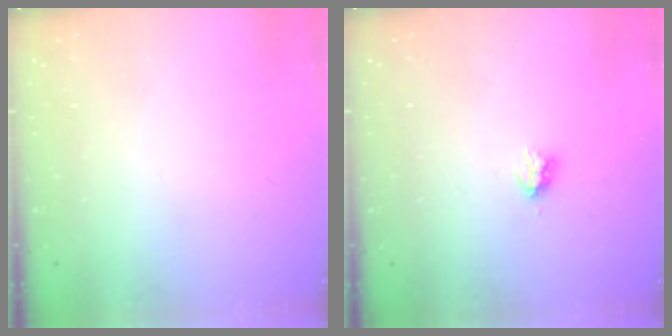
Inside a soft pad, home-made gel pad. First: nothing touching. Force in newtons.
{"total": 2.9, "press": 2.9, "slide": 0.5}